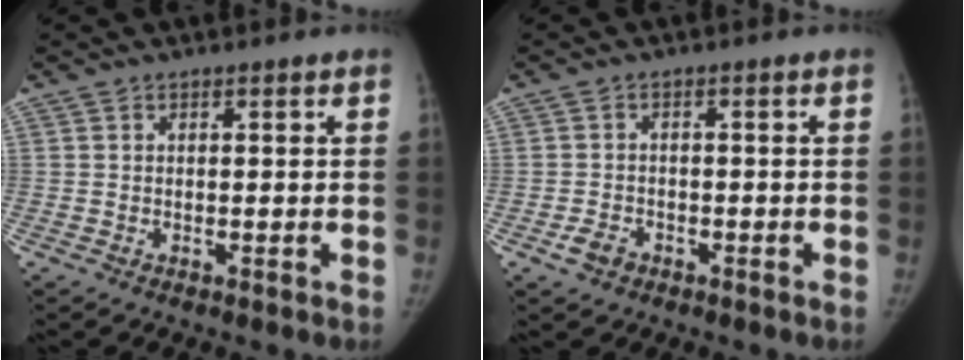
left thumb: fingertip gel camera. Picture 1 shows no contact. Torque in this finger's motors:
{"motor_torque": [-0.19, 0.16, 0.21, 0.00, 0.00]}